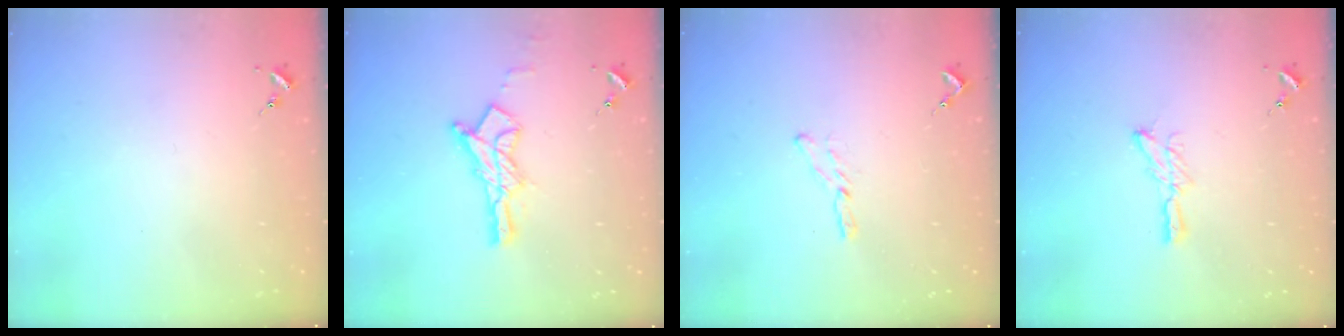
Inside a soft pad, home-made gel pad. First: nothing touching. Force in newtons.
{"total": 12.9, "press": 12.8, "slide": 1.0}
{"total": 5.2, "press": 5.2, "slide": 0.3}
{"total": 6.6, "press": 6.6, "slide": 0.2}